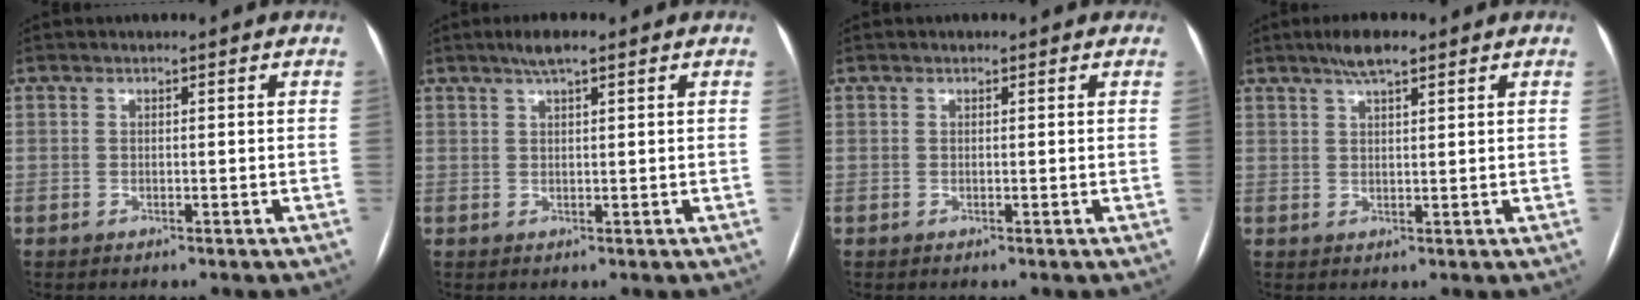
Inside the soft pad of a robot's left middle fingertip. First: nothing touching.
{"total": 3.1, "force": [2.1, 0.4, 2.3], "torque": [-0.043, 0.010, 0.037]}
{"total": 0.8, "force": [0.5, 0.6, 0.1], "torque": [0.000, 0.009, 0.003]}
{"total": 4.2, "force": [3.0, 0.8, 2.9], "torque": [-0.052, 0.011, 0.052]}